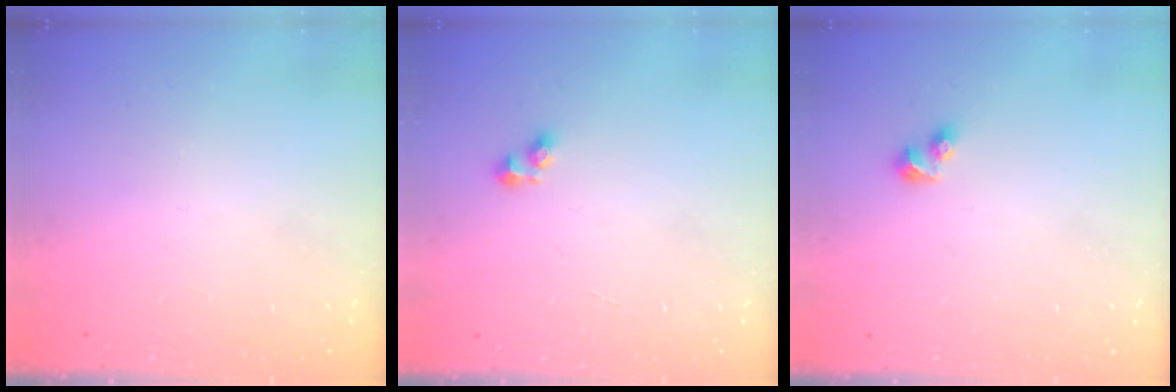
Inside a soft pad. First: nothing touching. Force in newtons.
{"total": 2.5, "press": 2.5, "slide": 0.2}
{"total": 3.8, "press": 3.8, "slide": 0.3}